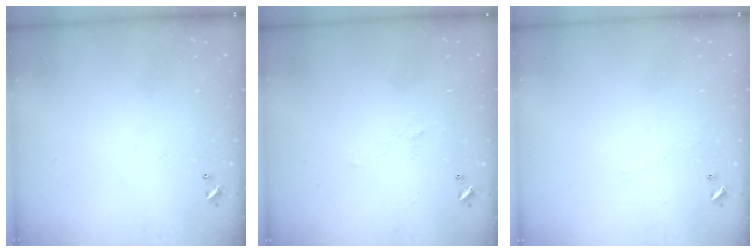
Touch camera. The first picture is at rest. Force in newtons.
{"total": 0.5, "press": 0.0, "slide": 0.5}
{"total": 2.8, "press": 2.8, "slide": 0.5}